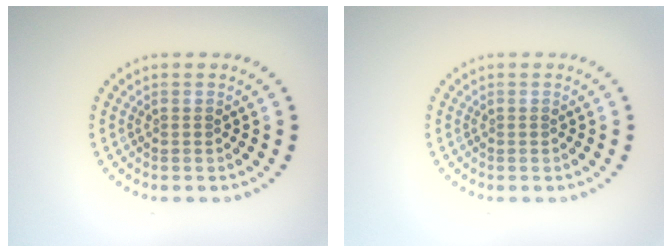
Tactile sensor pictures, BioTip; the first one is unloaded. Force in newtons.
{"total": 0.0}